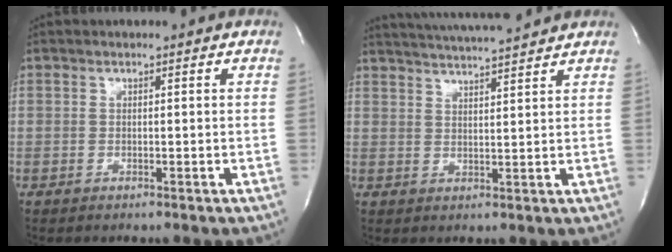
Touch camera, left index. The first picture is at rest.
{"total": 10.9, "force": [10.1, 0.0, 4.2], "torque": [-0.078, 0.019, 0.147]}